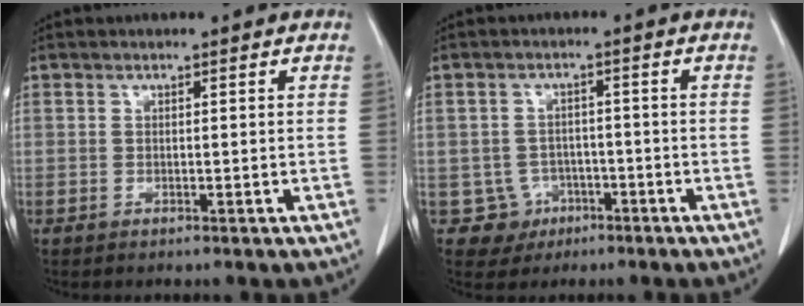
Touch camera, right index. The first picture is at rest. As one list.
[{"total": 4.5, "force": [-1.7, 4.1, -0.2], "torque": [0.010, 0.015, -0.022]}]